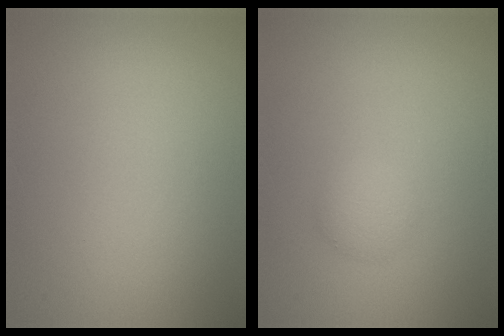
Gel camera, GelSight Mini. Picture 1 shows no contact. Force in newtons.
{"total": 1.4, "press": 1.4, "slide": 0.0}